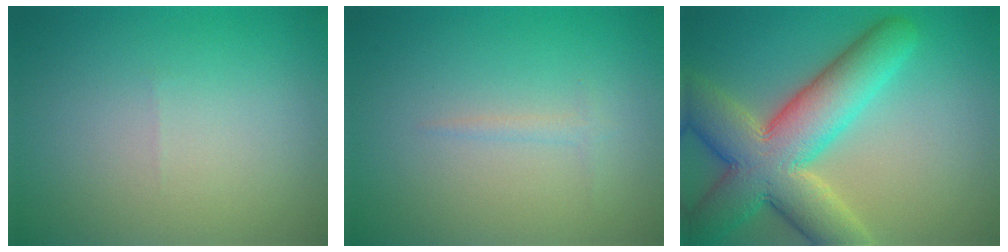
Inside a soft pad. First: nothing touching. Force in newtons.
{"total": 0.7, "press": 0.7, "slide": 0.0}
{"total": 10.5, "press": 10.5, "slide": 0.6}